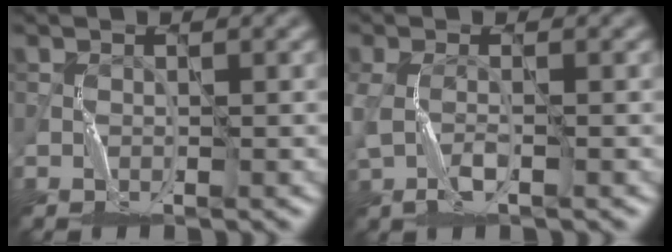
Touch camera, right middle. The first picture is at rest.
{"total": 2.8, "force": [-0.3, 1.2, 2.5], "torque": [-0.068, -0.003, -0.010]}